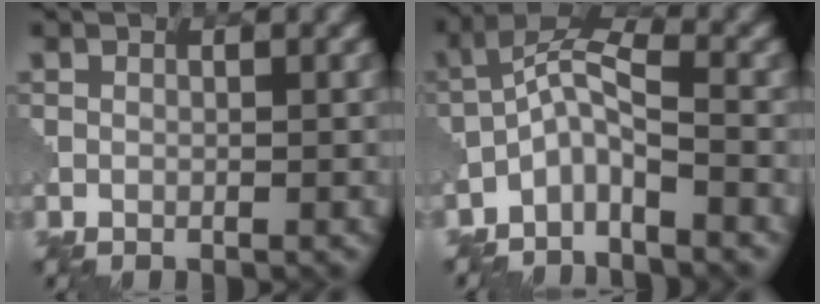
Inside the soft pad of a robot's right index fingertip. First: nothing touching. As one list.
[{"total": 4.1, "force": [-2.6, 1.0, 3.0], "torque": [-0.059, 0.013, -0.059]}]